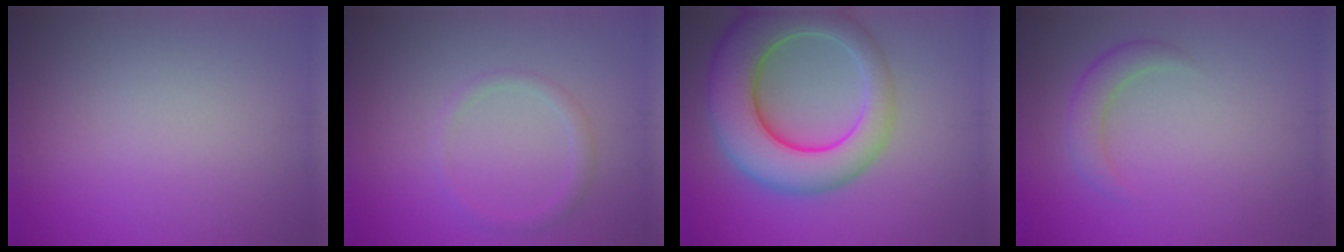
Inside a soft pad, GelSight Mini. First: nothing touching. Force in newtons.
{"total": 1.4, "press": 1.4, "slide": 0.0}
{"total": 10.3, "press": 10.3, "slide": 0.7}
{"total": 2.3, "press": 2.3, "slide": 0.1}